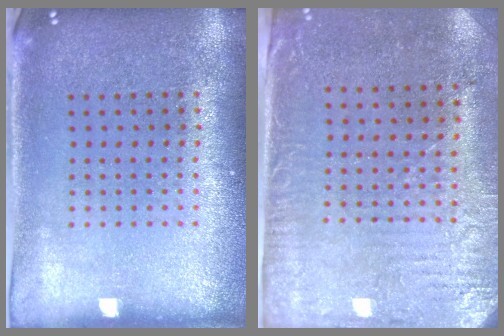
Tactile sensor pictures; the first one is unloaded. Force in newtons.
{"total": 3.0, "press": 2.5, "slide": 1.7}